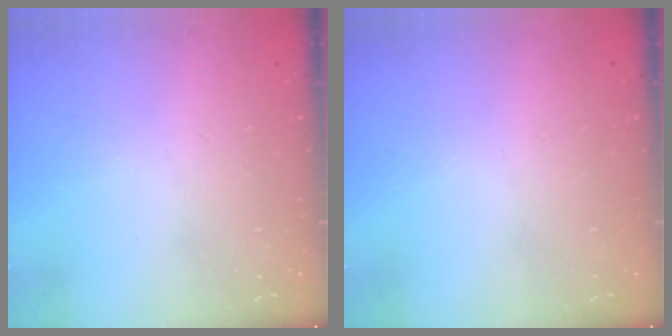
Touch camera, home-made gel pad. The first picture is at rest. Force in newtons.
{"total": 0.0}